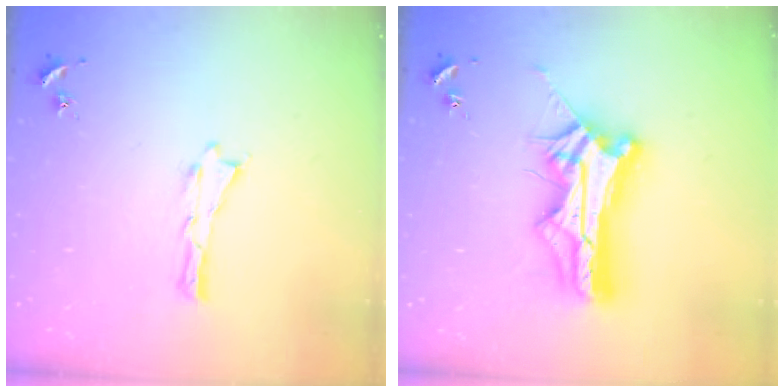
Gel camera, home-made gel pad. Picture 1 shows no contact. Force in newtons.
{"total": 13.0, "press": 12.9, "slide": 1.2}